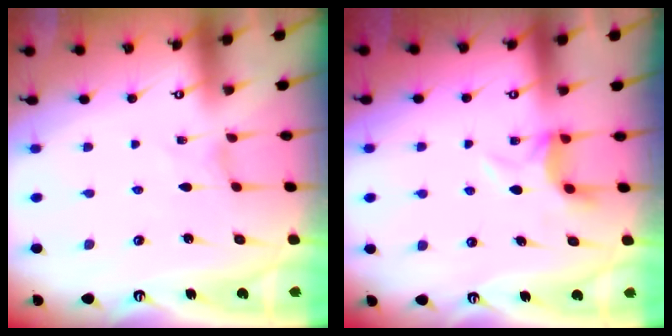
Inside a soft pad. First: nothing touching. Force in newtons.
{"total": 6.2, "press": 6.1, "slide": 1.3}